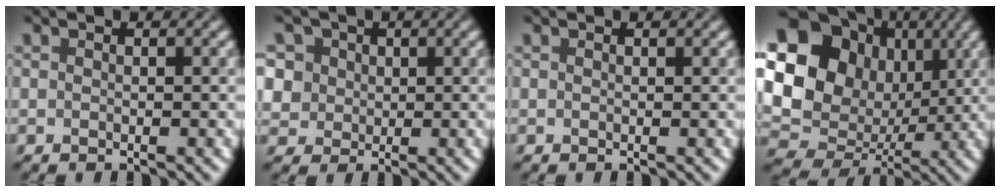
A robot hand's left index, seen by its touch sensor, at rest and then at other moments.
{"total": 6.9, "force": [3.1, 5.6, 2.5], "torque": [-0.049, 0.021, 0.033]}
{"total": 0.0}
{"total": 16.2, "force": [3.6, 13.8, 7.6], "torque": [-0.167, 0.020, 0.057]}